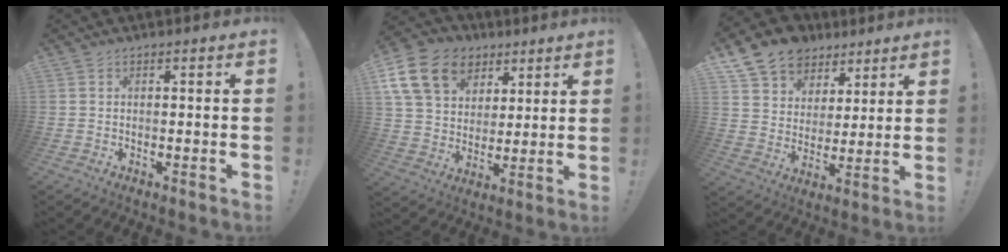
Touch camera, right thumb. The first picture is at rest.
{"total": 18.4, "force": [8.4, 13.5, 9.3], "torque": [-0.146, -0.032, 0.165]}
{"total": 13.2, "force": [8.5, 9.4, 3.6], "torque": [-0.063, -0.057, 0.164]}